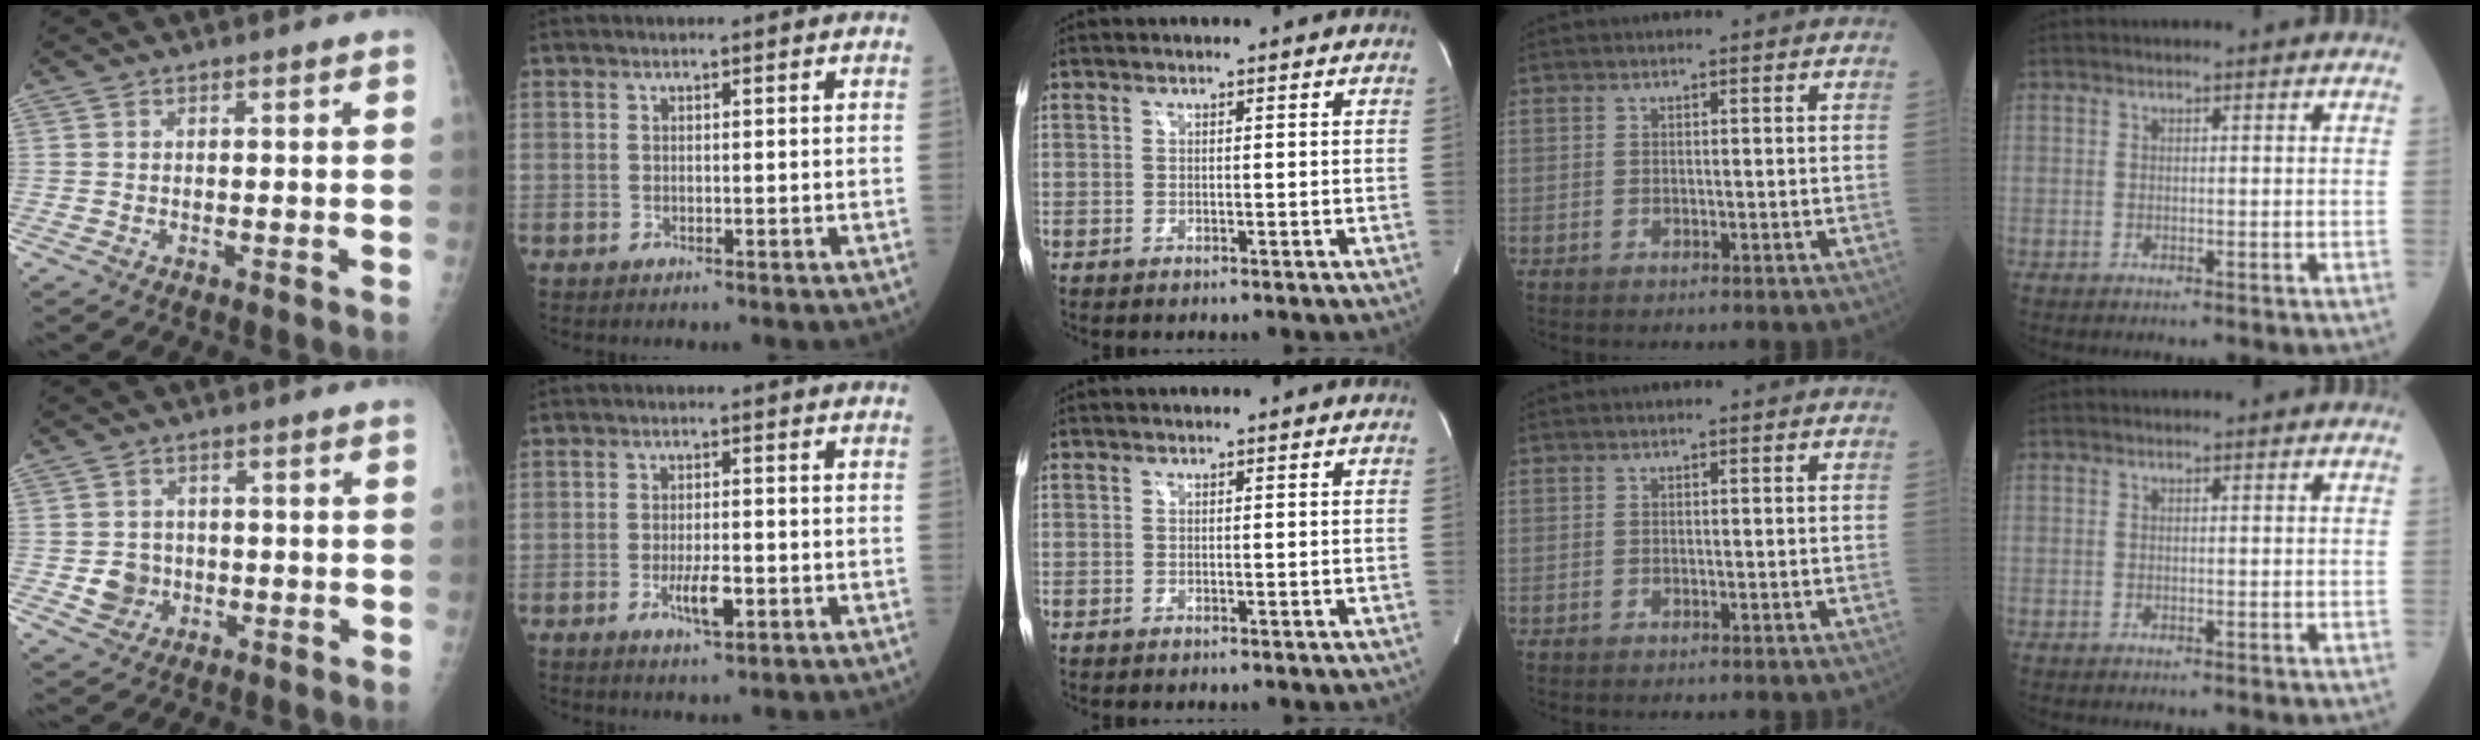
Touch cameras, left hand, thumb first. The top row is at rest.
{"thumb": {"total": 4.6, "force": [-0.9, 4.2, 1.5], "torque": [-0.001, 0.006, -0.010]}, "index": {"total": 4.1, "force": [-1.6, 1.0, 3.7], "torque": [-0.070, -0.001, -0.023]}}